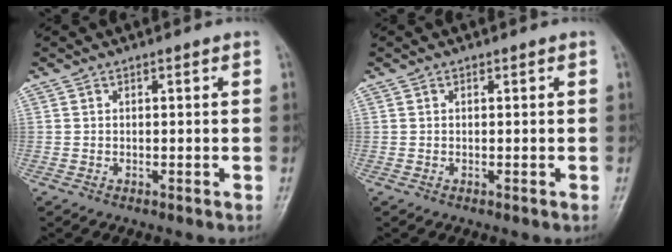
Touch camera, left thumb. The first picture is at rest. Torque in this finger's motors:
{"motor_torque": [0.00, 0.00, 0.09, 0.09, 0.00]}